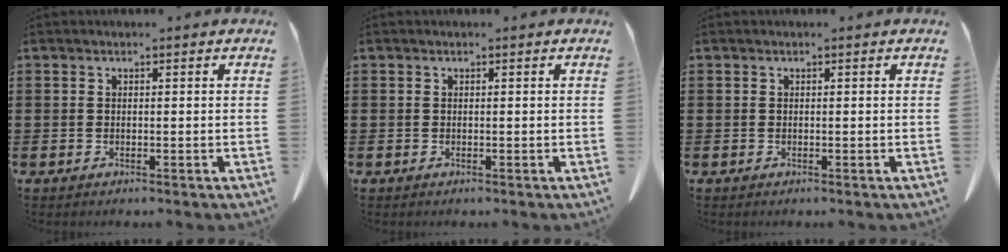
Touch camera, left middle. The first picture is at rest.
{"total": 0.0}
{"total": 0.0}